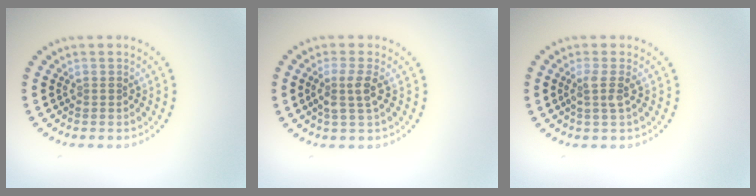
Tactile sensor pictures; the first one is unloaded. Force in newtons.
{"total": 2.2, "press": 1.9, "slide": 1.1}
{"total": 1.7, "press": 1.2, "slide": 1.2}